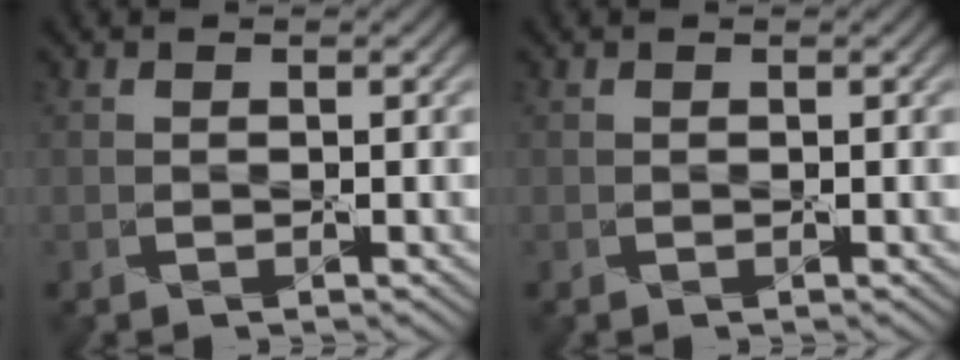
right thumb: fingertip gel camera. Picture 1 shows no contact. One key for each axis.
{"total": 0.0}